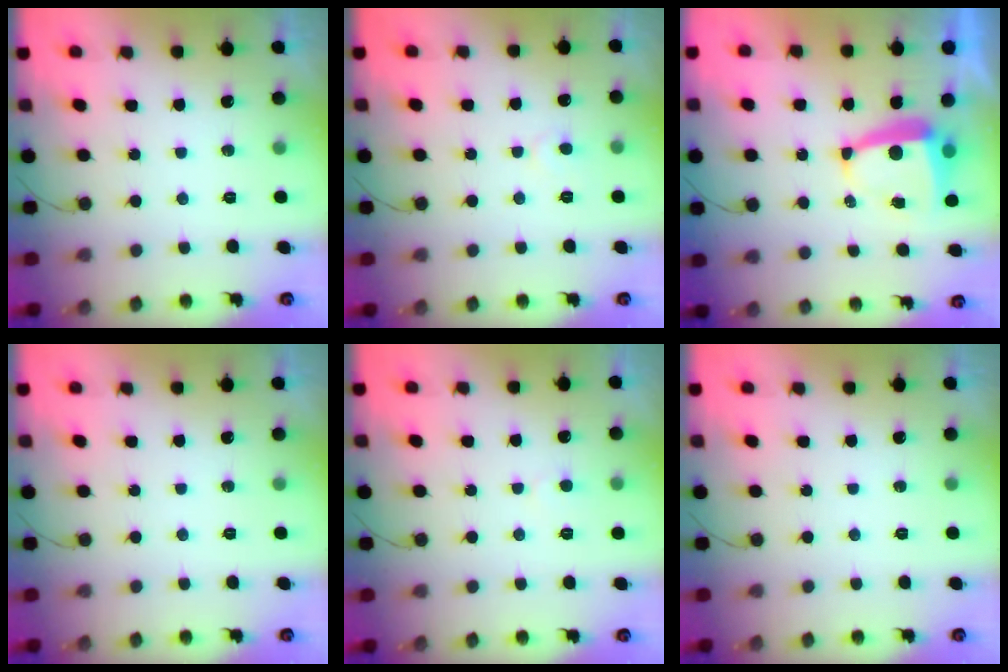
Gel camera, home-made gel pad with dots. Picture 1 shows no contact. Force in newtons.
{"total": 4.2, "press": 4.2, "slide": 0.5}
{"total": 6.5, "press": 6.5, "slide": 0.7}
{"total": 0.0}
{"total": 3.7, "press": 3.7, "slide": 0.3}
{"total": 0.0}